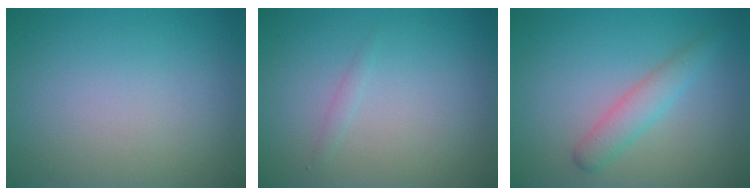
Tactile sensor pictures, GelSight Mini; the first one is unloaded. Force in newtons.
{"total": 0.6, "press": 0.6, "slide": 0.0}
{"total": 2.5, "press": 2.5, "slide": 0.1}